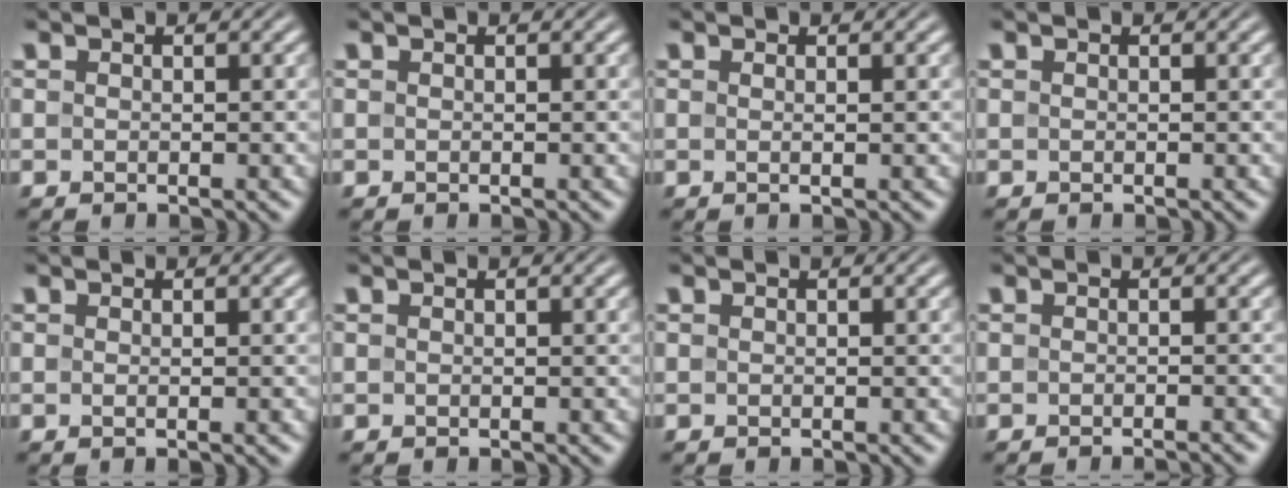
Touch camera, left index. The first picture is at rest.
{"total": 0.0}
{"total": 1.1, "force": [0.1, 0.3, 1.1], "torque": [-0.014, 0.000, -0.003]}
{"total": 0.0}
{"total": 1.4, "force": [-0.1, 0.4, 1.3], "torque": [-0.014, 0.000, -0.005]}
{"total": 0.0}
{"total": 0.0}
{"total": 1.6, "force": [-1.1, 0.3, 1.1], "torque": [0.001, -0.001, -0.021]}